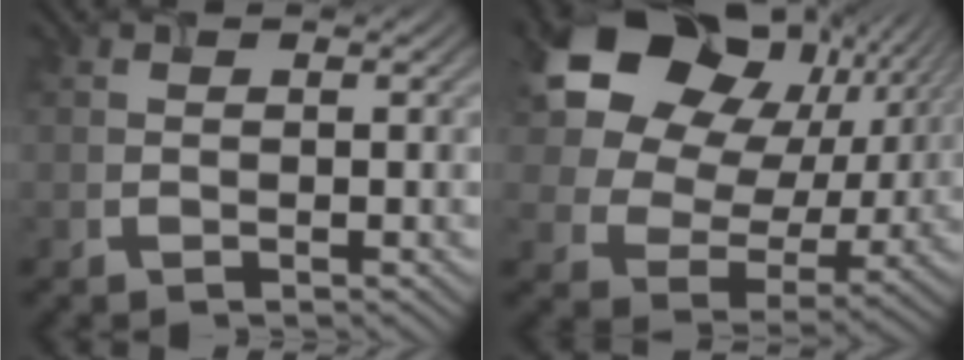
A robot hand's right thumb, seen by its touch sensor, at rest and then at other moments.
{"total": 17.3, "force": [7.2, 13.0, 8.9], "torque": [-0.198, 0.023, 0.136]}